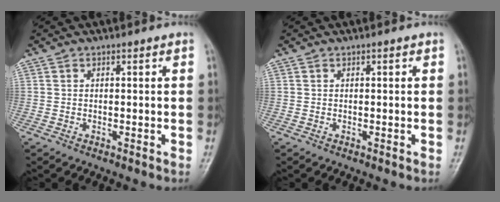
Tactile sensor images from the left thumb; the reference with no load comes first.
{"total": 0.0}